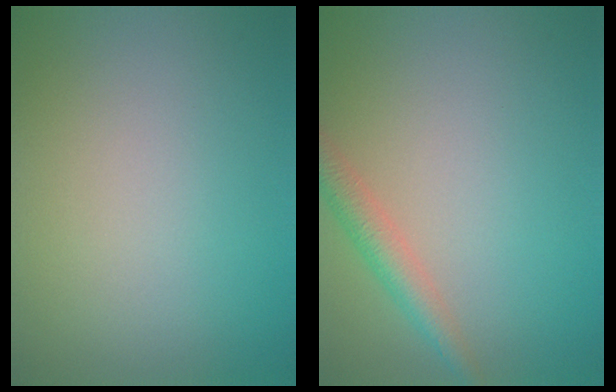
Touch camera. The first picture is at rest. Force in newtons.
{"total": 2.6, "press": 2.6, "slide": 0.1}